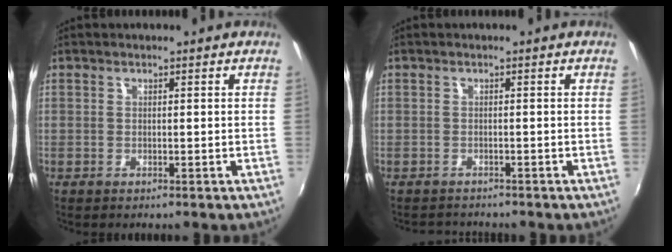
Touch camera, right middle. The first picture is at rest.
{"total": 2.1, "force": [-2.0, 0.6, -0.1], "torque": [-0.006, 0.000, -0.035]}